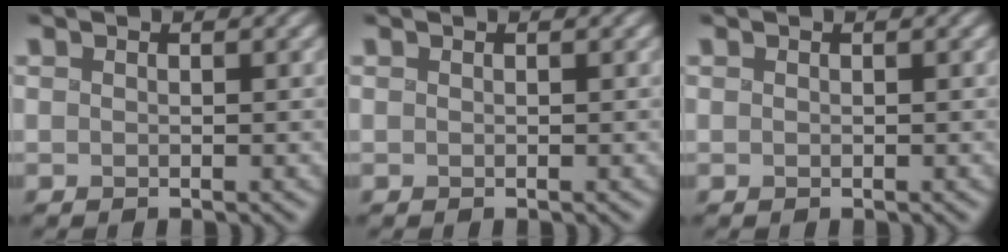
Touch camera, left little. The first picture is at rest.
{"total": 0.0}
{"total": 0.0}